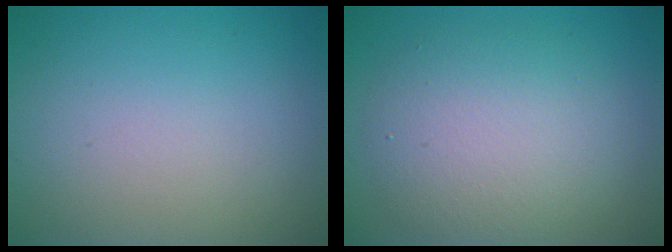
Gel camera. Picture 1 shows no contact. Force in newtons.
{"total": 5.8, "press": 5.8, "slide": 0.3}